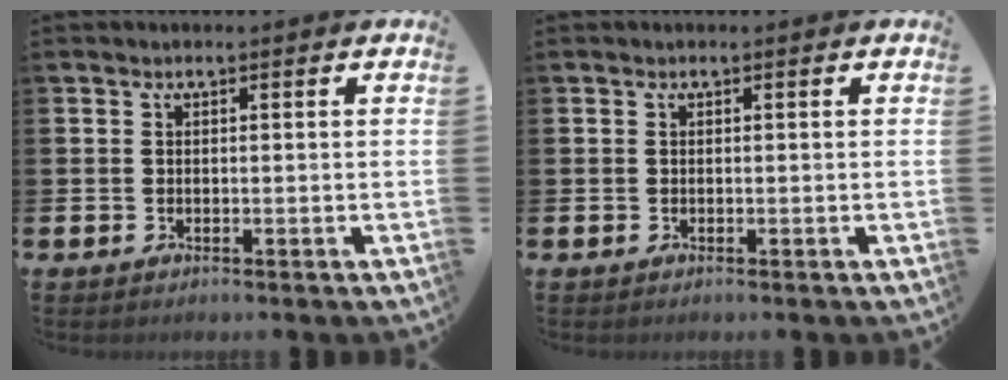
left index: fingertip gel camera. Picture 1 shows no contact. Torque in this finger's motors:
{"motor_torque": [-0.01, 0.01, 0.00, 0.00]}